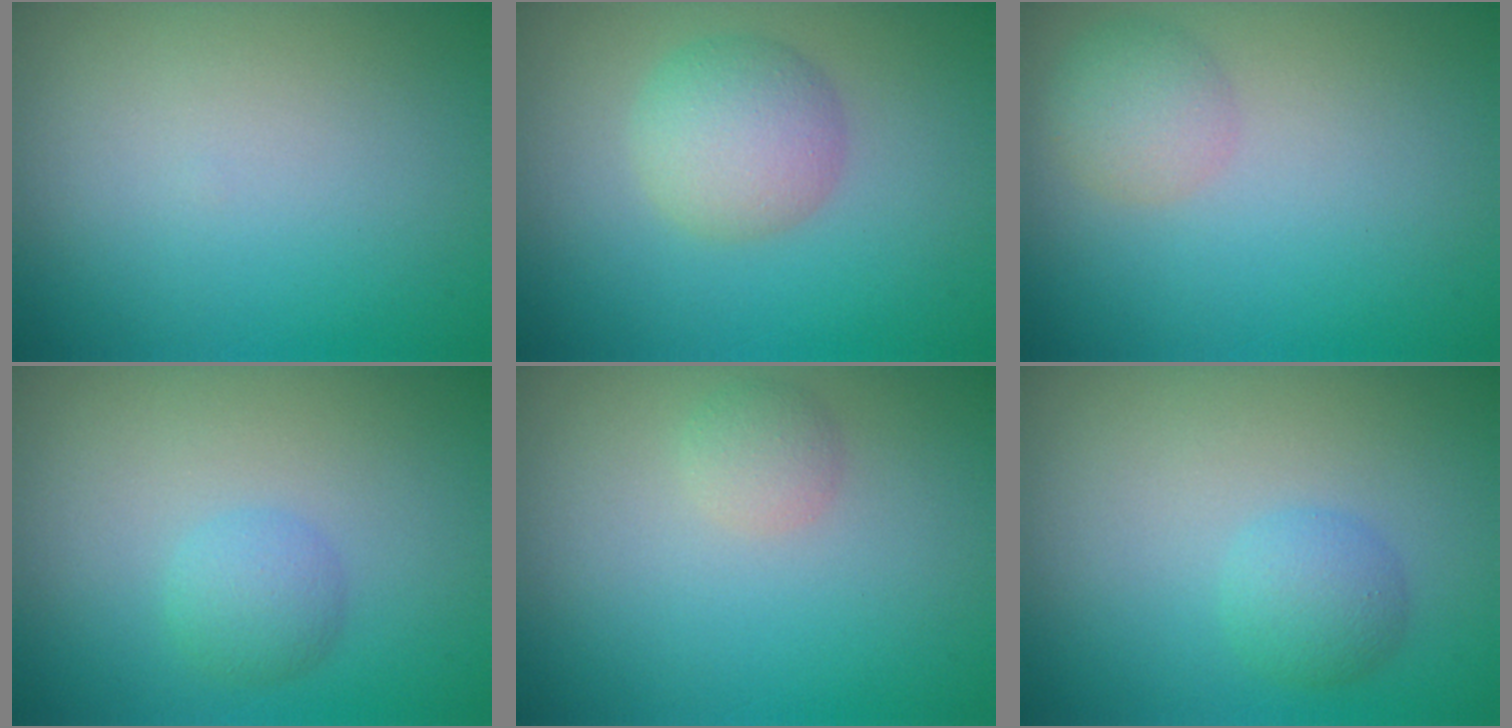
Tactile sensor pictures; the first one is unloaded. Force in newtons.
{"total": 3.7, "press": 3.7, "slide": 0.1}
{"total": 2.2, "press": 2.2, "slide": 0.0}
{"total": 1.9, "press": 1.9, "slide": 0.0}
{"total": 1.3, "press": 1.3, "slide": 0.1}
{"total": 2.0, "press": 2.0, "slide": 0.1}